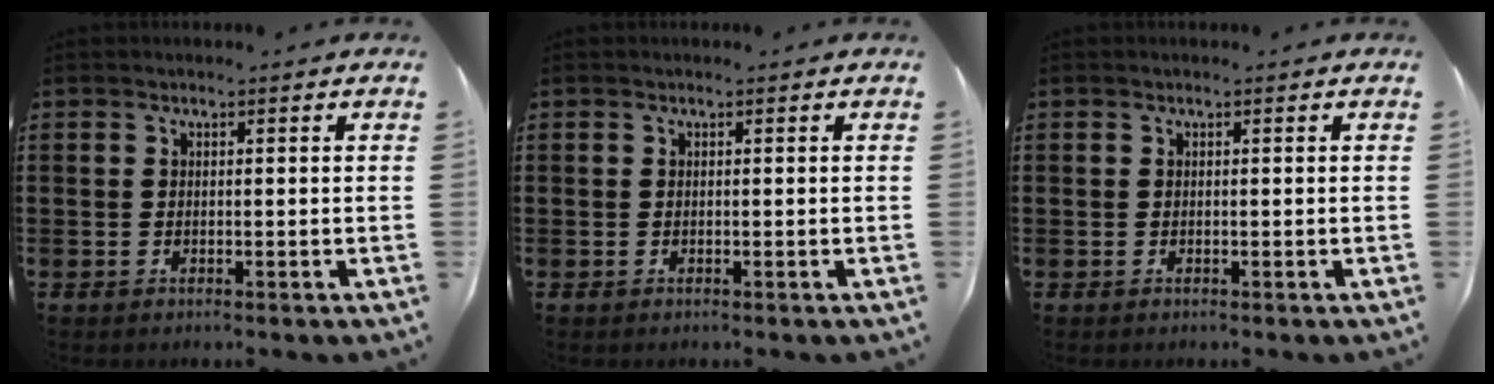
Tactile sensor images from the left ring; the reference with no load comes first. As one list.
[{"total": 0.0}, {"total": 0.0}]